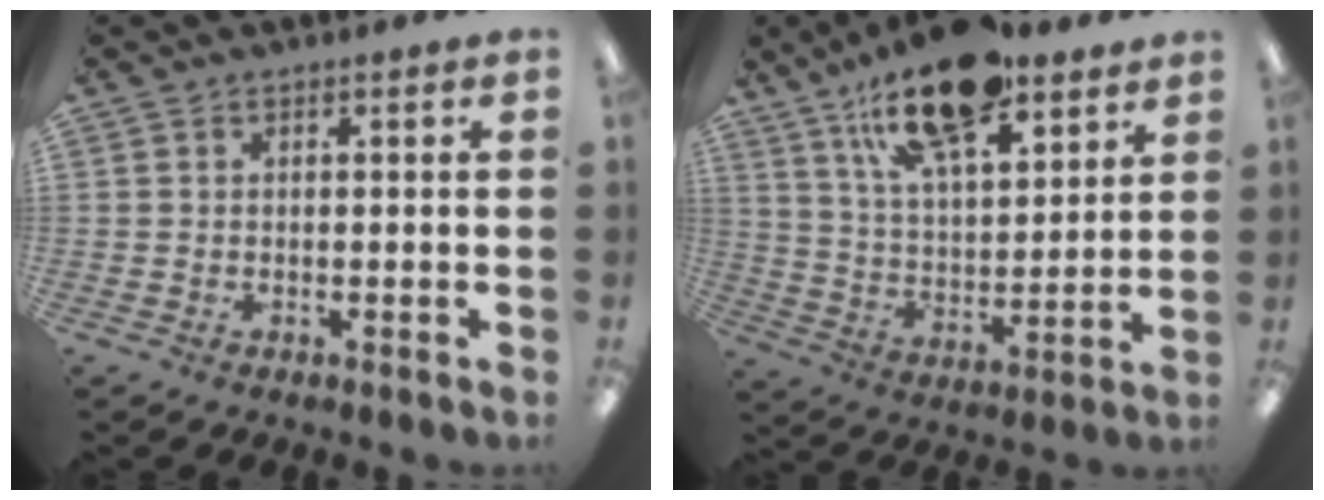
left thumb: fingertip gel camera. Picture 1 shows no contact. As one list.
[{"total": 19.0, "force": [13.4, 7.7, 11.2], "torque": [-0.186, -0.063, 0.227]}]